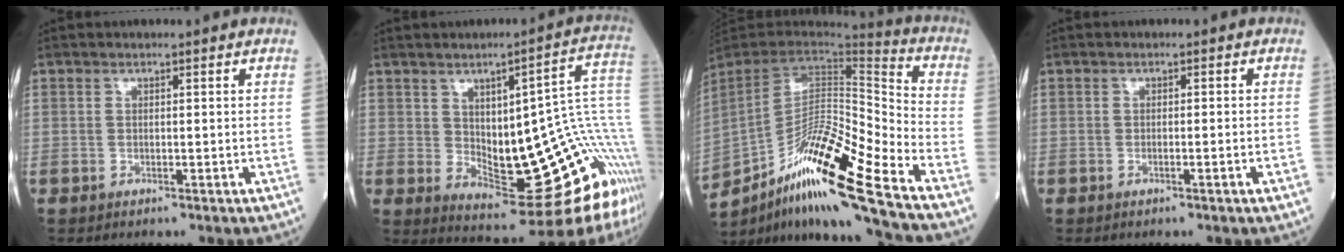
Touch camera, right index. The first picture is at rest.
{"total": 19.7, "force": [-2.7, 3.6, 19.2], "torque": [-0.179, 0.017, -0.021]}
{"total": 20.4, "force": [-13.9, -0.2, 14.9], "torque": [-0.276, -0.019, -0.256]}
{"total": 1.8, "force": [-0.9, -0.3, 1.5], "torque": [-0.029, 0.001, -0.011]}